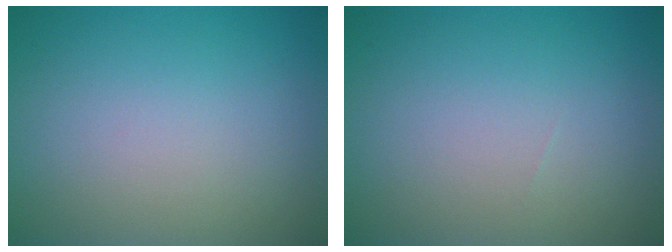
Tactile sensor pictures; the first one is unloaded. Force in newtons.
{"total": 0.0}